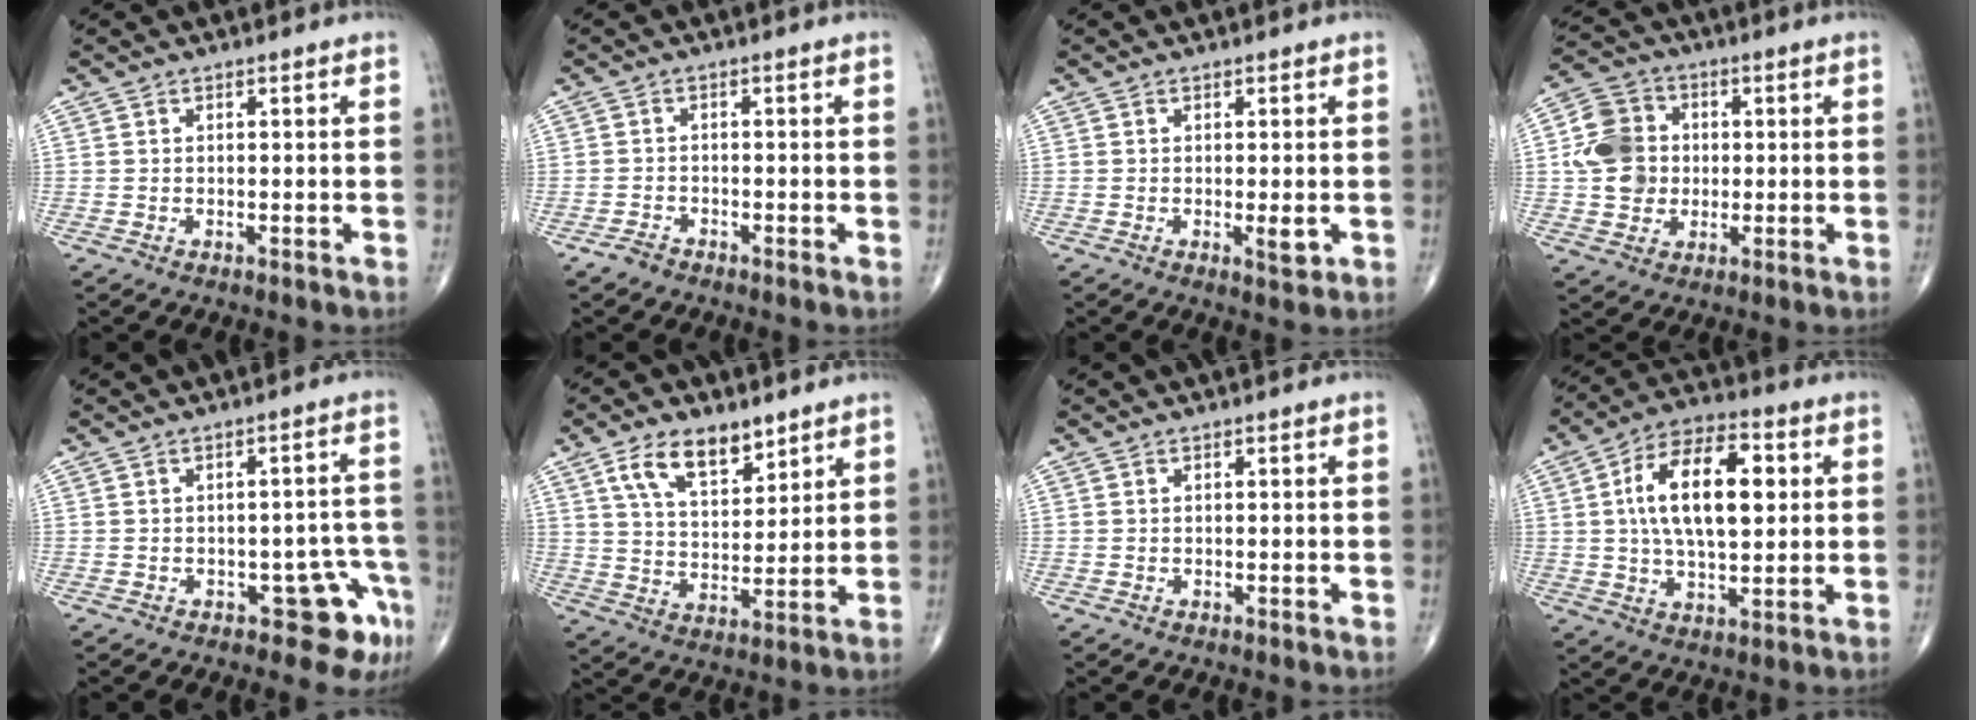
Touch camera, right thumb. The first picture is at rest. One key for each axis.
{"total": 1.7, "fx": -1.5, "fy": 0.8, "fz": 0.4, "tx": -0.009, "ty": 0.001, "tz": -0.030}
{"total": 2.5, "fx": -0.3, "fy": 0.7, "fz": 2.4, "tx": -0.036, "ty": -0.007, "tz": -0.002}
{"total": 10.4, "fx": 0.3, "fy": 9.0, "fz": 5.1, "tx": -0.076, "ty": 0.013, "tz": -0.001}
{"total": 6.8, "fx": -3.5, "fy": 3.7, "fz": 4.5, "tx": -0.017, "ty": 0.029, "tz": -0.038}
{"total": 11.1, "fx": 6.6, "fy": 5.6, "fz": 7.0, "tx": -0.102, "ty": -0.034, "tz": 0.126}
{"total": 0.0}
{"total": 16.6, "fx": 2.8, "fy": 8.2, "fz": 14.1, "tx": -0.230, "ty": 0.010, "tz": 0.045}